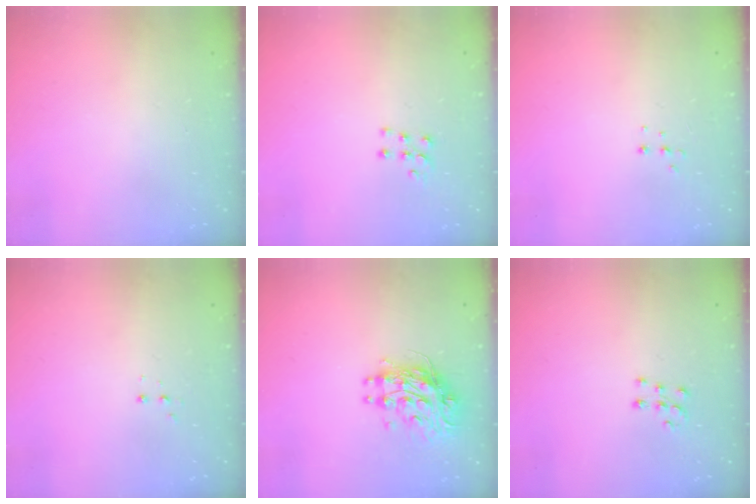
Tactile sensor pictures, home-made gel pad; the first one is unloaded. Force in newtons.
{"total": 5.6, "press": 5.6, "slide": 0.5}
{"total": 5.0, "press": 4.9, "slide": 0.9}
{"total": 2.8, "press": 2.8, "slide": 0.5}
{"total": 10.7, "press": 10.7, "slide": 0.9}
{"total": 7.6, "press": 7.6, "slide": 0.5}